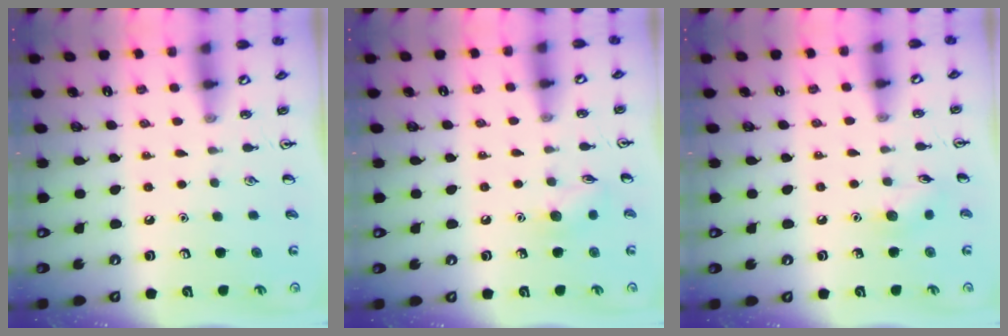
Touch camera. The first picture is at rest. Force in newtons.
{"total": 6.5, "press": 6.4, "slide": 1.2}
{"total": 5.7, "press": 5.5, "slide": 1.4}